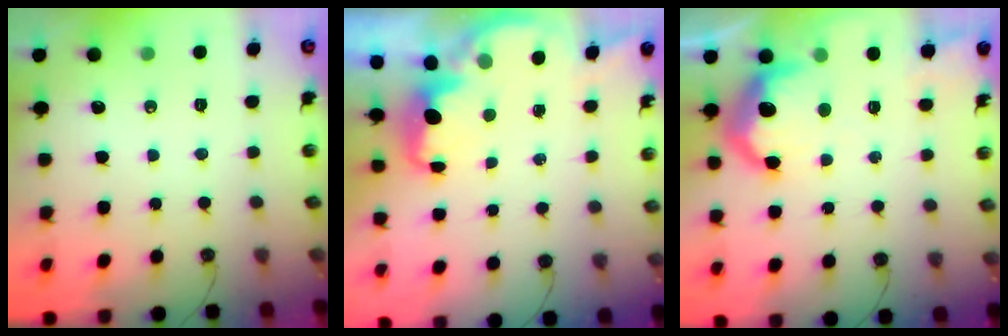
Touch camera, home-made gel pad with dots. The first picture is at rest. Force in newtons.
{"total": 2.5, "press": 2.4, "slide": 0.8}
{"total": 13.1, "press": 13.1, "slide": 1.0}